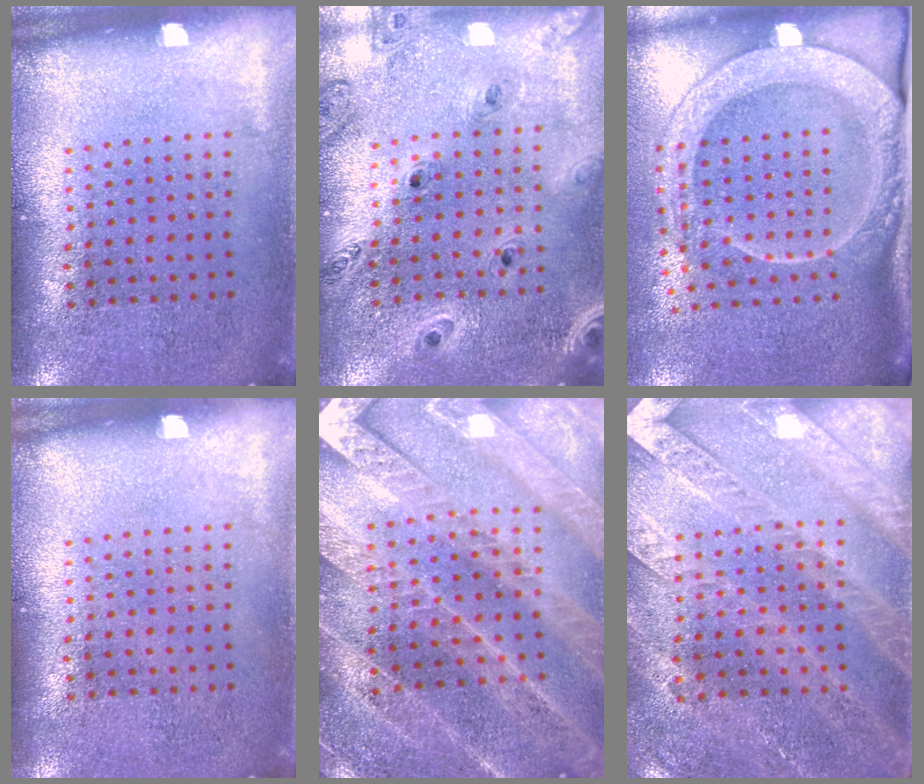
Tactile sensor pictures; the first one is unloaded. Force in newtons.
{"total": 1.3, "press": 1.3, "slide": 0.1}
{"total": 2.7, "press": 2.1, "slide": 1.6}
{"total": 0.0}
{"total": 2.8, "press": 2.8, "slide": 0.5}
{"total": 2.9, "press": 2.7, "slide": 1.3}